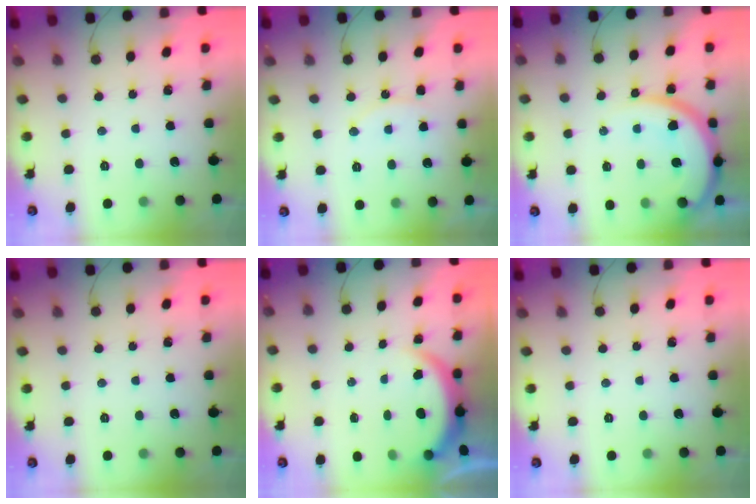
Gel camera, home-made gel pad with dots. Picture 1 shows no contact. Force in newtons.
{"total": 9.3, "press": 9.3, "slide": 0.6}
{"total": 13.9, "press": 13.8, "slide": 1.5}
{"total": 0.0}
{"total": 3.8, "press": 3.8, "slide": 0.3}
{"total": 0.0}